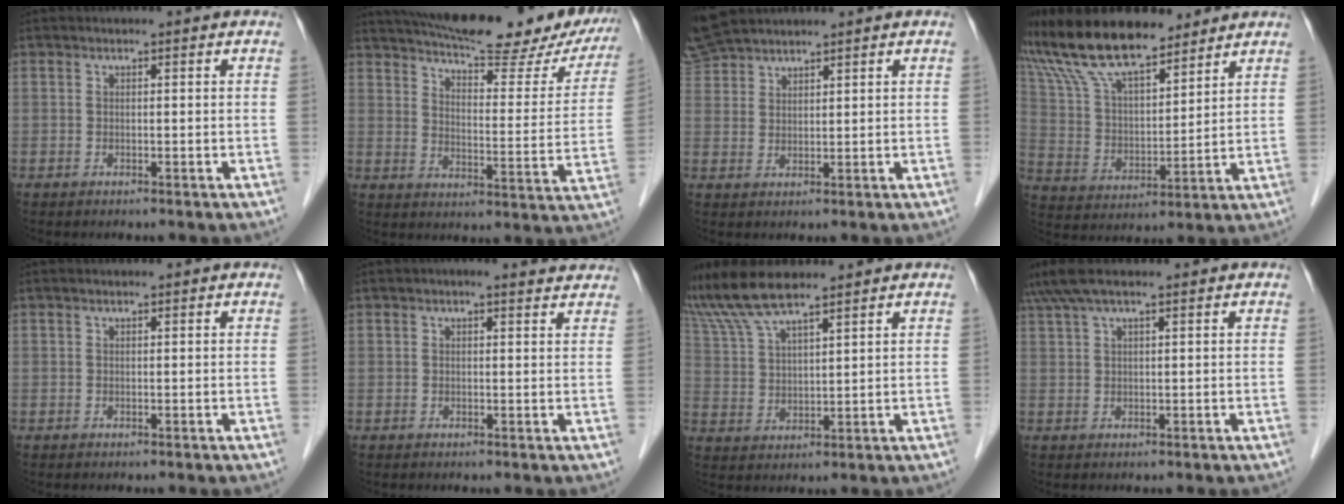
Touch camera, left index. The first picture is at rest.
{"total": 27.0, "force": [22.8, 5.9, 13.2], "torque": [-0.205, -0.019, 0.286]}
{"total": 6.4, "force": [6.1, 1.1, 1.6], "torque": [-0.046, 0.023, 0.127]}
{"total": 16.2, "force": [13.5, 4.4, 7.9], "torque": [-0.163, 0.024, 0.257]}
{"total": 0.0}
{"total": 5.0, "force": [4.3, 1.1, 2.3], "torque": [-0.025, 0.016, 0.039]}
{"total": 10.7, "force": [9.3, 1.1, 5.3], "torque": [-0.115, 0.018, 0.185]}
{"total": 6.2, "force": [4.8, 0.4, 4.0], "torque": [-0.081, 0.041, 0.090]}